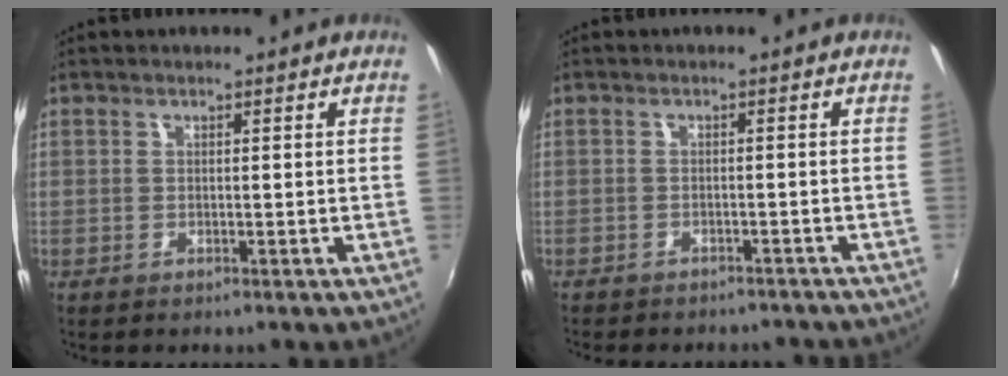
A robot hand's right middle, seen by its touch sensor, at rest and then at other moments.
{"total": 7.9, "force": [-7.1, 2.4, 2.5], "torque": [-0.061, -0.012, -0.091]}